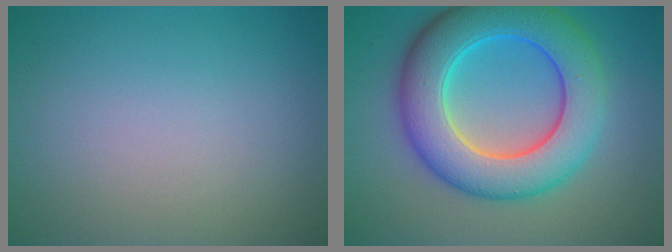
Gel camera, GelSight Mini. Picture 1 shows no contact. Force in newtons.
{"total": 9.9, "press": 9.9, "slide": 0.1}